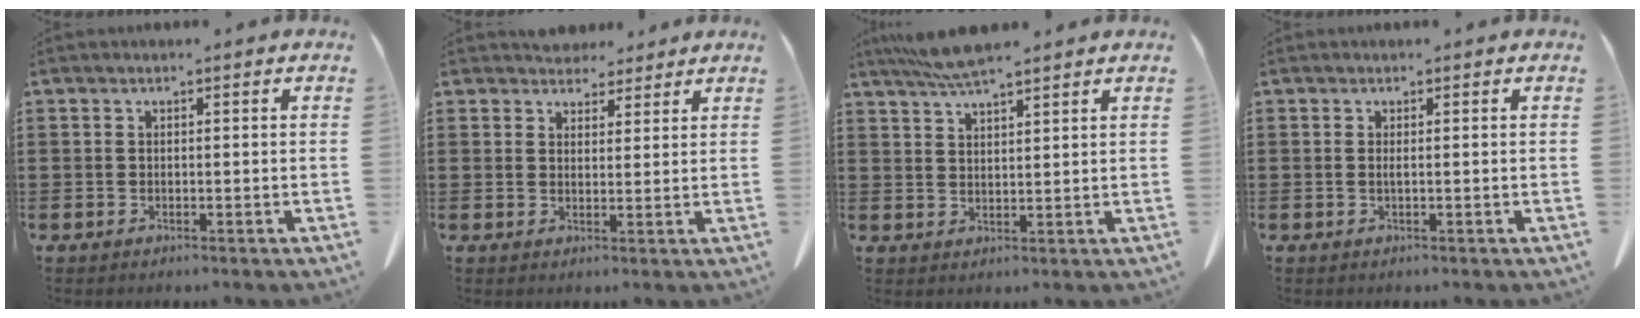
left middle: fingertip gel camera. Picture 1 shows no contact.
{"total": 3.8, "force": [3.4, 1.6, 0.2], "torque": [-0.007, -0.006, 0.064]}
{"total": 5.2, "force": [4.4, 0.4, 2.8], "torque": [-0.066, -0.005, 0.081]}
{"total": 0.6, "force": [0.0, -0.1, 0.6], "torque": [-0.012, -0.005, 0.000]}